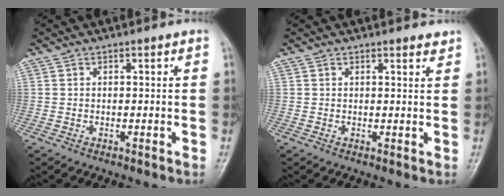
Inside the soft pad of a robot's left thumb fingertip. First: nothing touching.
{"total": 1.7, "force": [1.5, 0.4, 0.7], "torque": [-0.004, -0.008, 0.020]}